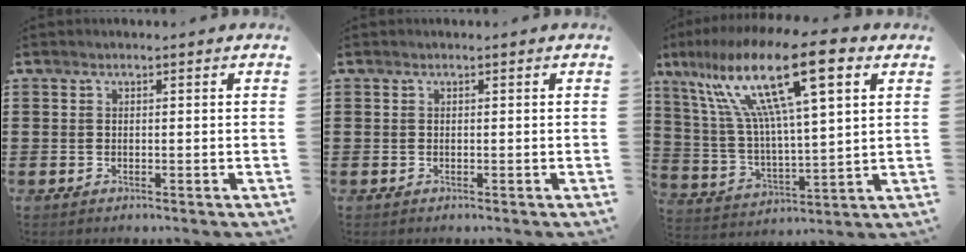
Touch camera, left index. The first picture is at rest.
{"total": 0.0}
{"total": 18.1, "force": [9.7, 3.2, 15.0], "torque": [-0.311, -0.028, 0.149]}